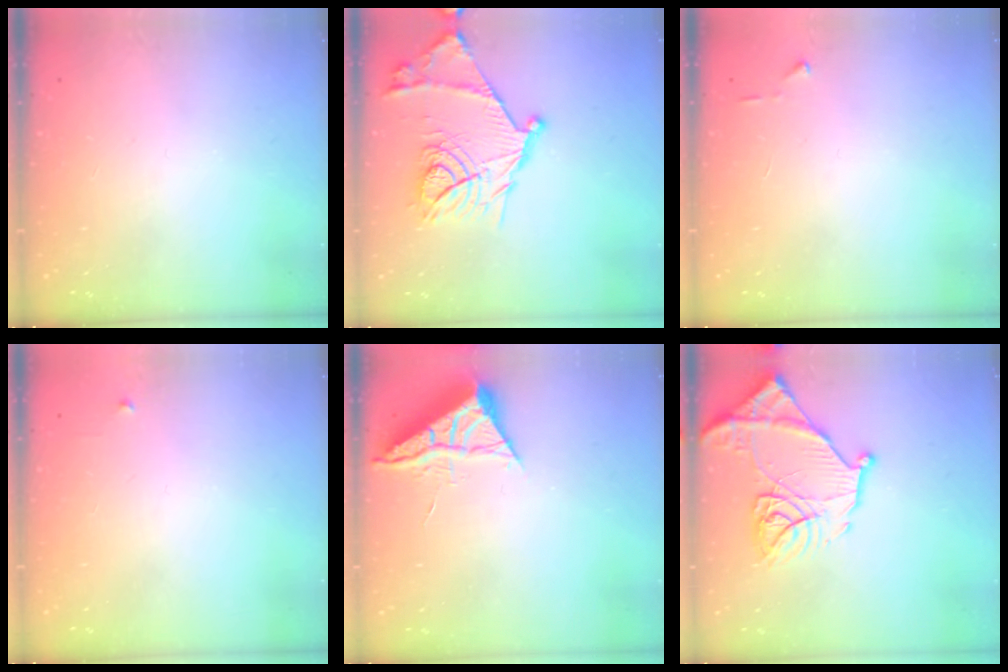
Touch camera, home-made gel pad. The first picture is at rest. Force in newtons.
{"total": 19.7, "press": 19.7, "slide": 1.1}
{"total": 3.0, "press": 2.9, "slide": 0.4}
{"total": 2.4, "press": 2.3, "slide": 0.4}
{"total": 6.0, "press": 5.9, "slide": 0.4}
{"total": 17.5, "press": 17.4, "slide": 1.9}